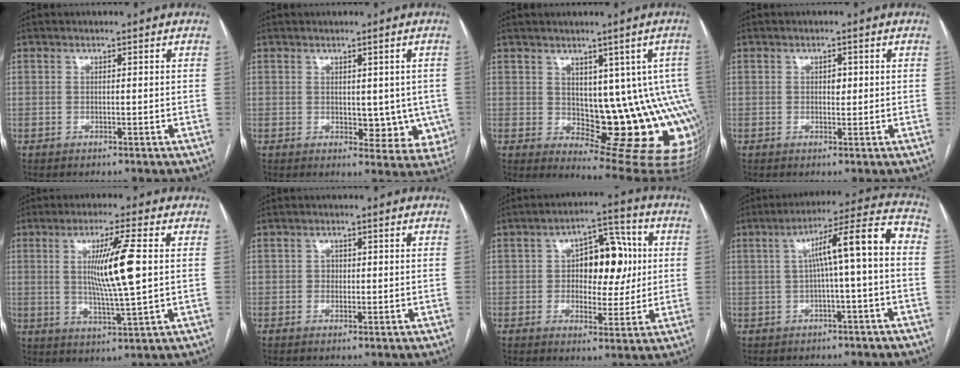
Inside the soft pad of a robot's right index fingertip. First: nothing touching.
{"total": 6.6, "force": [0.2, 4.2, 5.2], "torque": [-0.040, -0.003, 0.011]}
{"total": 13.5, "force": [0.3, 6.8, 11.7], "torque": [-0.103, 0.007, 0.017]}
{"total": 1.4, "force": [0.2, 0.9, 1.0], "torque": [-0.011, 0.002, 0.002]}
{"total": 9.9, "force": [1.4, -0.3, 9.8], "torque": [-0.178, -0.008, 0.027]}
{"total": 1.1, "force": [-0.1, 1.0, 0.5], "torque": [-0.003, 0.004, -0.002]}
{"total": 10.4, "force": [1.3, 5.6, 8.7], "torque": [-0.117, 0.029, 0.023]}
{"total": 10.2, "force": [-0.1, 0.5, 10.2], "torque": [-0.148, 0.040, -0.003]}